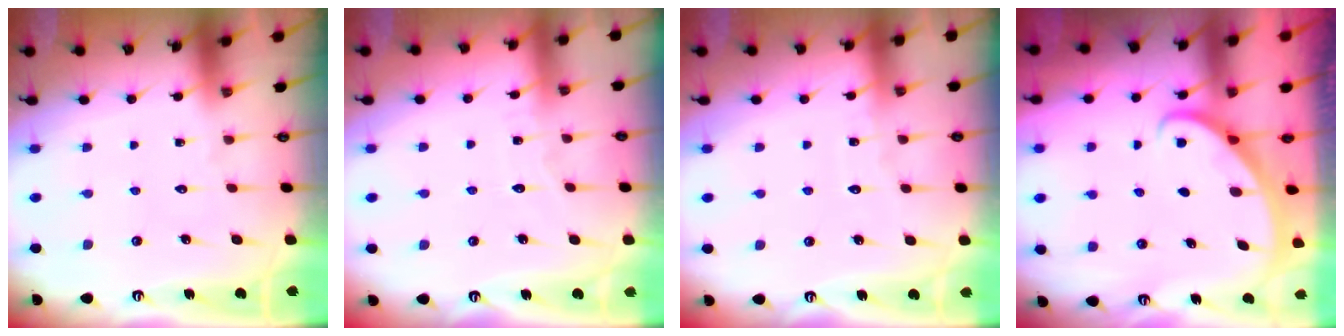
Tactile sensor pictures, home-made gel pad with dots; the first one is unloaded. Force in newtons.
{"total": 3.9, "press": 3.8, "slide": 0.5}
{"total": 3.3, "press": 3.3, "slide": 0.3}
{"total": 2.7, "press": 2.7, "slide": 0.1}